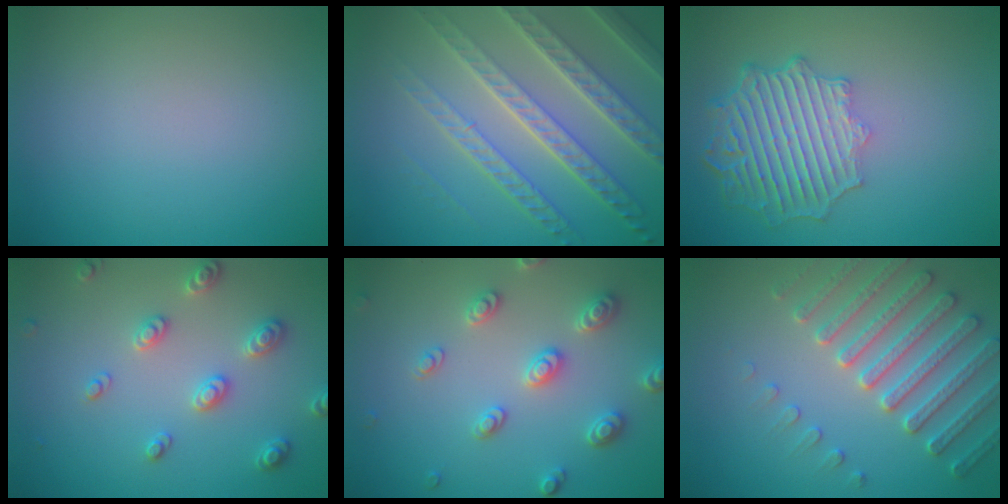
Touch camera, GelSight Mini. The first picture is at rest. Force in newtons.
{"total": 8.1, "press": 5.5, "slide": 5.9}
{"total": 6.6, "press": 5.1, "slide": 4.1}
{"total": 2.7, "press": 2.7, "slide": 0.4}
{"total": 3.7, "press": 3.3, "slide": 1.6}
{"total": 4.8, "press": 4.6, "slide": 1.3}